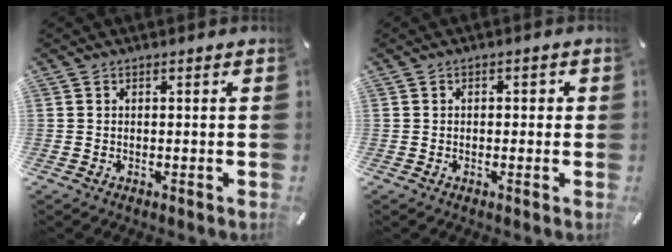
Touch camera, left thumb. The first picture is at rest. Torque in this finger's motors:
{"motor_torque": [-0.04, -0.10, -0.06, 0.03, 0.02]}